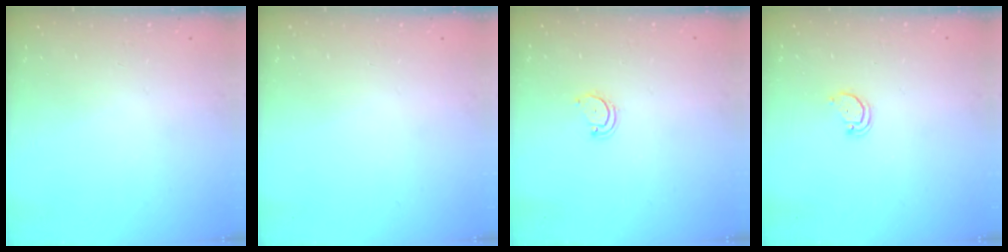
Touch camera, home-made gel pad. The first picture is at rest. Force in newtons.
{"total": 0.0}
{"total": 3.2, "press": 3.2, "slide": 0.3}
{"total": 2.1, "press": 2.1, "slide": 0.2}